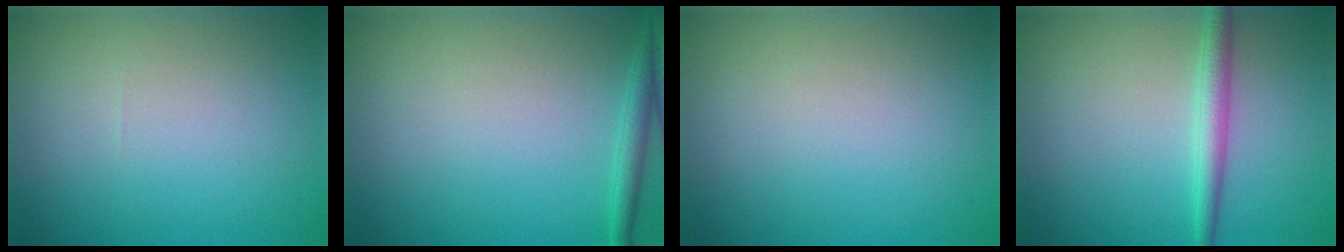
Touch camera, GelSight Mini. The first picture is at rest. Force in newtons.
{"total": 1.6, "press": 1.6, "slide": 0.1}
{"total": 0.0}
{"total": 2.4, "press": 2.4, "slide": 0.1}